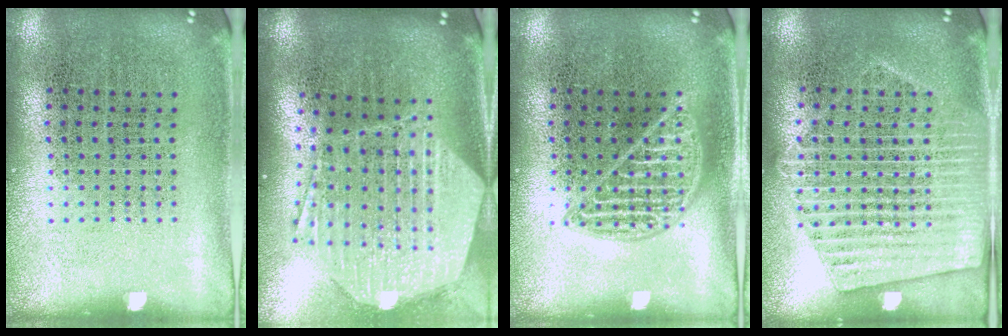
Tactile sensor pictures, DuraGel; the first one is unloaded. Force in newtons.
{"total": 3.0, "press": 2.4, "slide": 1.8}
{"total": 2.0, "press": 2.0, "slide": 0.2}
{"total": 2.0, "press": 1.8, "slide": 0.9}